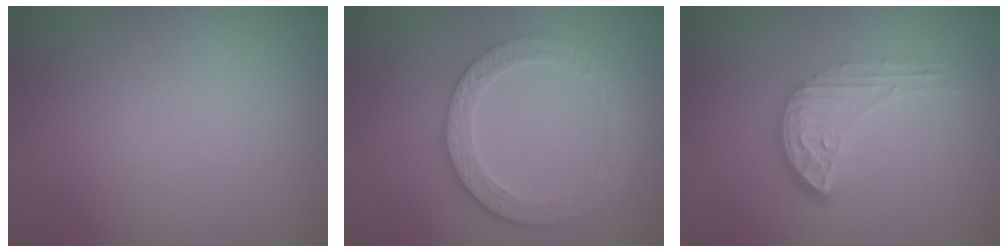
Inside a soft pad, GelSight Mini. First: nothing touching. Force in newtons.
{"total": 4.8, "press": 3.4, "slide": 3.4}
{"total": 3.5, "press": 2.9, "slide": 2.0}